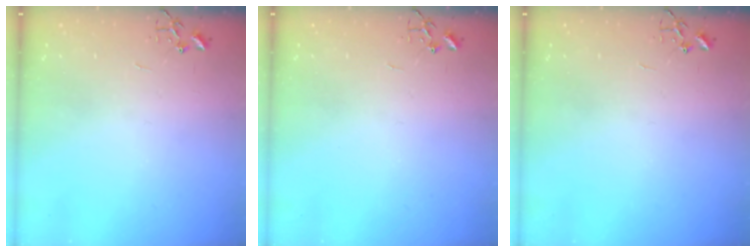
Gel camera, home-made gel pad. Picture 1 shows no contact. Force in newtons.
{"total": 0.0}
{"total": 0.0}